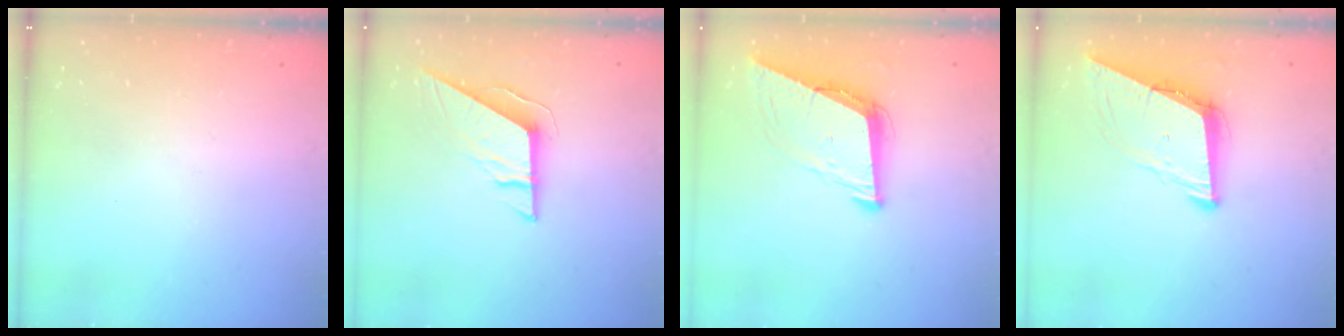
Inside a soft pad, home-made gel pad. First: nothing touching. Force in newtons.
{"total": 9.2, "press": 9.2, "slide": 0.4}
{"total": 9.1, "press": 8.3, "slide": 3.7}
{"total": 8.6, "press": 7.8, "slide": 3.6}